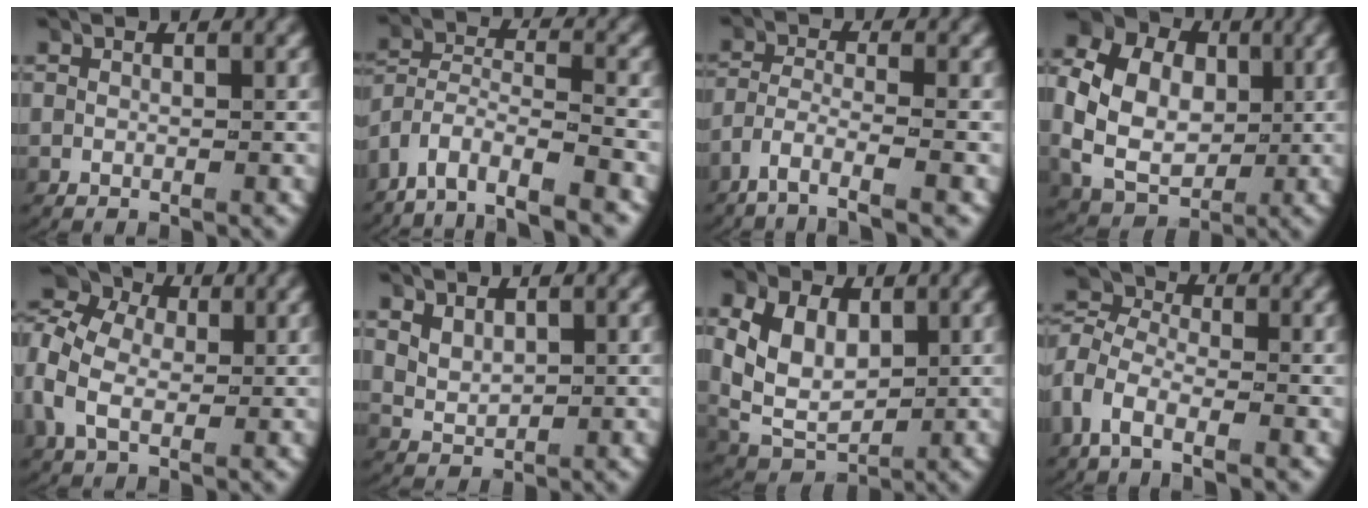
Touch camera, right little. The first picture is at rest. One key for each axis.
{"total": 8.0, "fx": -5.0, "fy": 5.0, "fz": 3.7, "tx": -0.098, "ty": -0.041, "tz": -0.081}
{"total": 5.3, "fx": -4.3, "fy": 0.9, "fz": 2.9, "tx": -0.058, "ty": -0.024, "tz": -0.061}
{"total": 15.9, "fx": 2.9, "fy": 13.3, "fz": 8.1, "tx": -0.182, "ty": -0.003, "tz": 0.032}
{"total": 8.3, "fx": 2.8, "fy": 6.3, "fz": 4.5, "tx": -0.094, "ty": 0.010, "tz": 0.032}
{"total": 1.9, "fx": 0.9, "fy": 1.3, "fz": 1.2, "tx": -0.037, "ty": -0.008, "tz": 0.028}
{"total": 7.4, "fx": 0.5, "fy": 5.7, "fz": 4.6, "tx": -0.120, "ty": -0.029, "tz": 0.025}
{"total": 6.1, "fx": -0.2, "fy": 5.1, "fz": 3.4, "tx": -0.091, "ty": -0.005, "tz": -0.017}